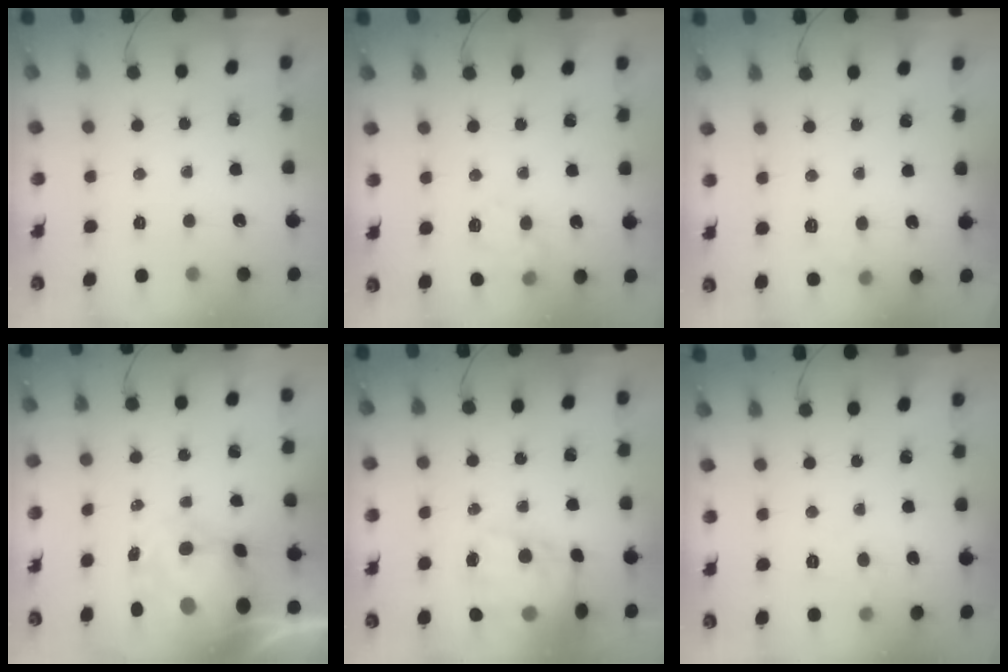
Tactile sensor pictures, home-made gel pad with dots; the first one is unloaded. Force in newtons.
{"total": 10.4, "press": 10.3, "slide": 0.9}
{"total": 7.5, "press": 7.3, "slide": 2.0}
{"total": 9.9, "press": 9.7, "slide": 2.1}
{"total": 15.2, "press": 14.8, "slide": 3.5}
{"total": 4.0, "press": 3.8, "slide": 1.4}